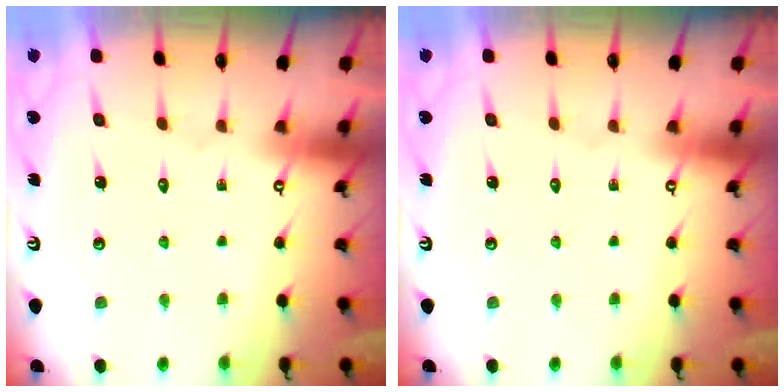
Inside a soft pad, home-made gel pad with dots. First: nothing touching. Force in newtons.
{"total": 0.0}